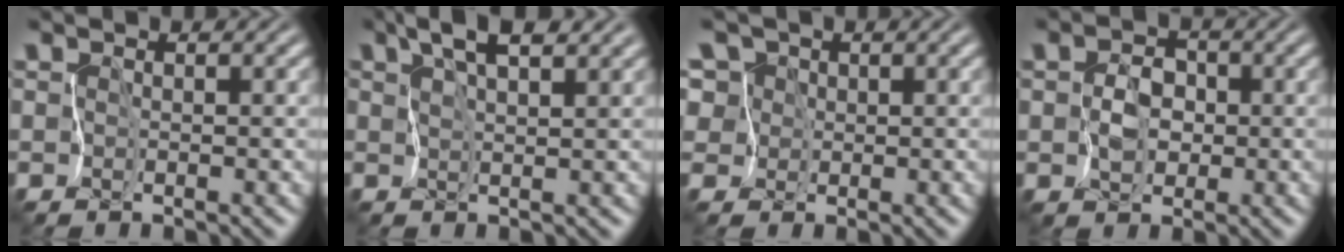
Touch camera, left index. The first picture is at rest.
{"total": 3.5, "force": [2.4, 0.7, 2.5], "torque": [-0.052, 0.006, 0.045]}
{"total": 6.7, "force": [2.9, 5.5, 2.4], "torque": [-0.056, 0.026, 0.020]}
{"total": 2.7, "force": [-0.6, 2.2, 1.4], "torque": [-0.017, -0.006, -0.010]}